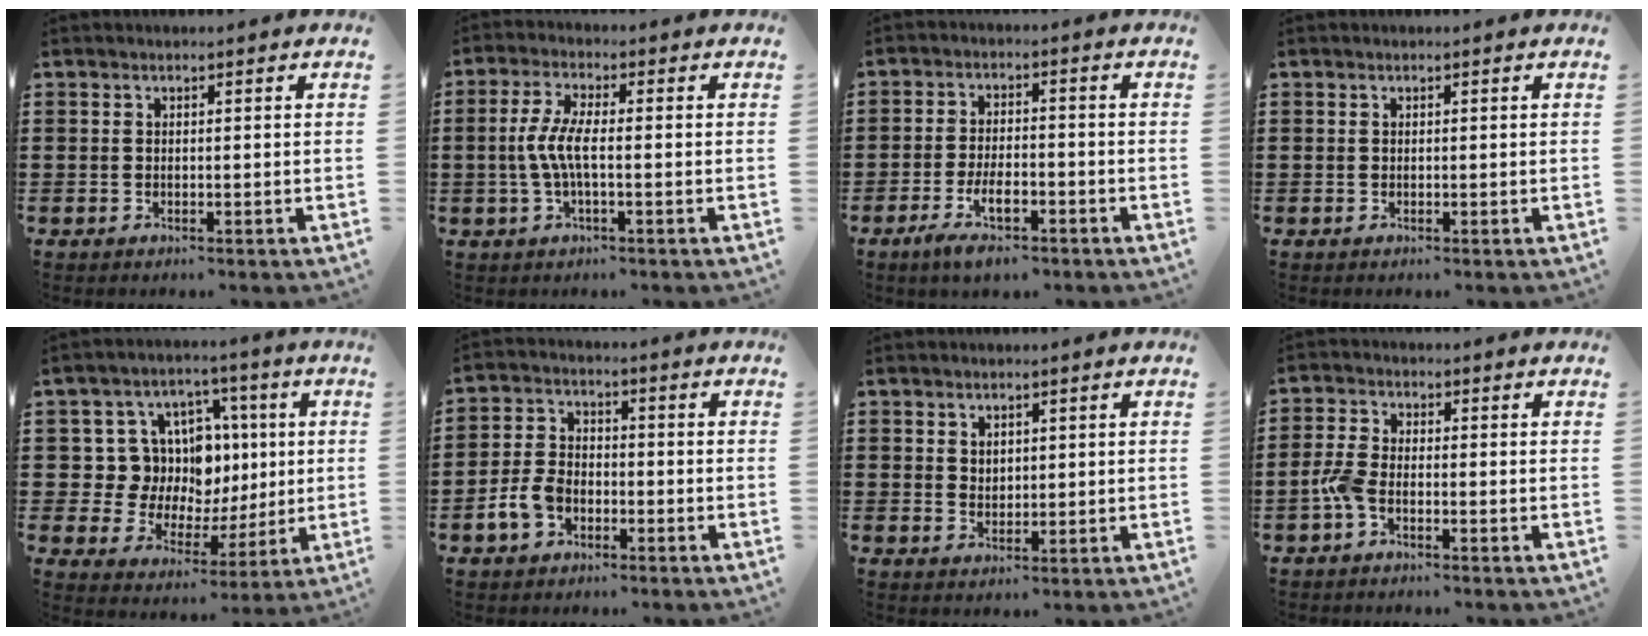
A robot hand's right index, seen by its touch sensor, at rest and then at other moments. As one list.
[{"total": 5.3, "force": [-0.8, 1.4, 5.1], "torque": [-0.126, -0.008, -0.027]}, {"total": 6.1, "force": [-3.3, 2.0, 4.6], "torque": [-0.102, -0.001, -0.065]}, {"total": 0.0}, {"total": 10.7, "force": [2.6, 9.5, 4.2], "torque": [-0.098, 0.000, 0.057]}, {"total": 5.4, "force": [-2.5, 3.6, 3.2], "torque": [-0.094, 0.000, -0.055]}, {"total": 1.8, "force": [1.3, 1.3, 0.3], "torque": [-0.008, 0.007, 0.025]}, {"total": 3.4, "force": [-1.6, 1.3, 2.7], "torque": [-0.075, -0.005, -0.037]}]